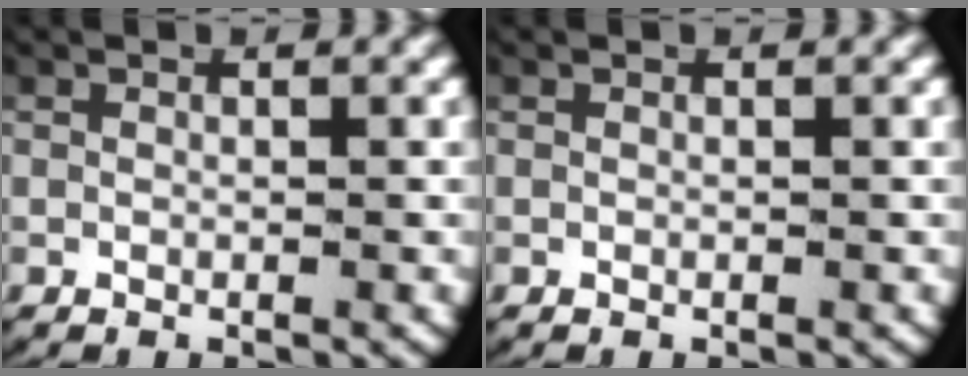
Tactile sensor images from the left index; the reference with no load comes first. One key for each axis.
{"total": 0.0}